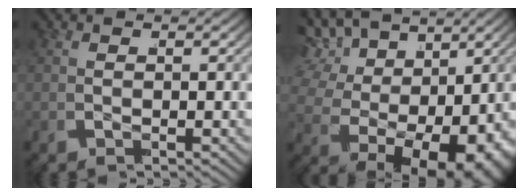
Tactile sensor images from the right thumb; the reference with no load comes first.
{"total": 15.0, "force": [-0.6, 10.7, 10.4], "torque": [-0.209, -0.032, -0.005]}